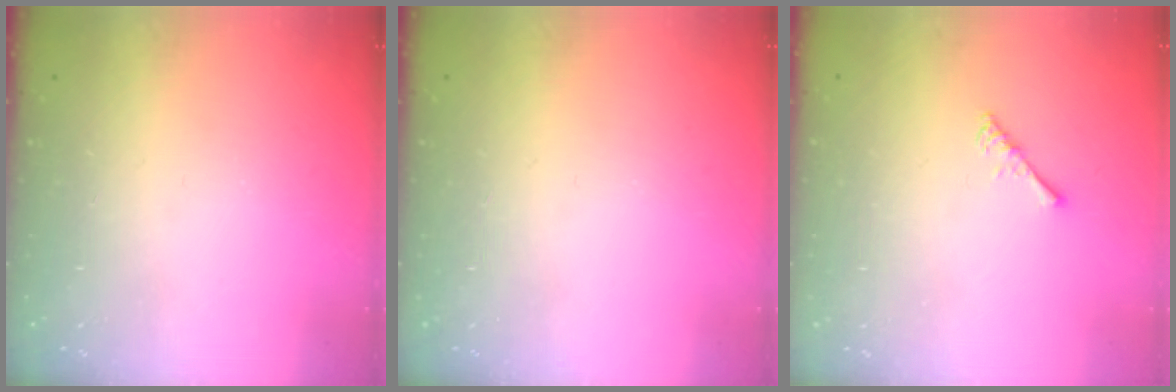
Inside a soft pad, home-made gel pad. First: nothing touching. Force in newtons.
{"total": 0.0}
{"total": 2.4, "press": 2.4, "slide": 0.4}